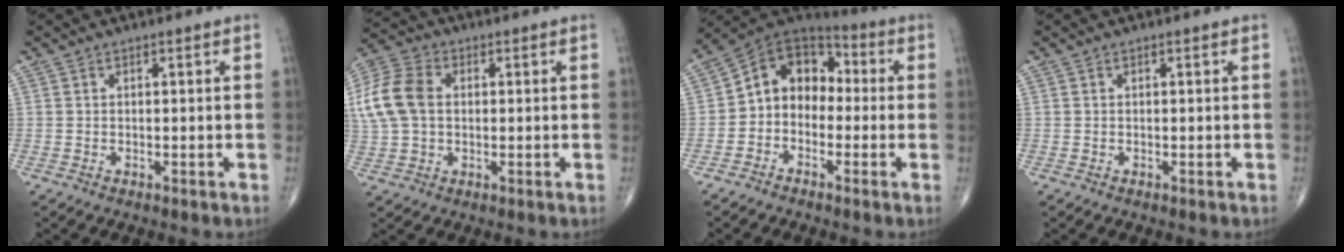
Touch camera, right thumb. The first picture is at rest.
{"total": 11.7, "force": [1.4, 8.3, 8.1], "torque": [-0.172, 0.019, 0.023]}
{"total": 10.9, "force": [-1.2, 8.6, 6.6], "torque": [-0.073, 0.053, -0.041]}
{"total": 0.0}